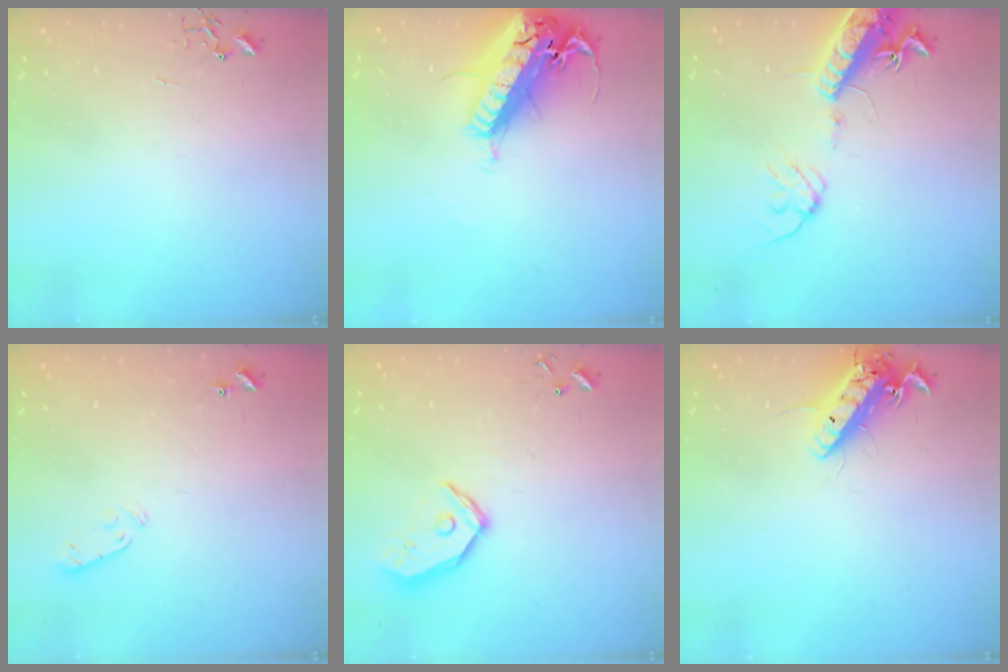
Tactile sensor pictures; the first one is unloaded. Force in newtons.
{"total": 26.2, "press": 25.6, "slide": 5.5}
{"total": 16.1, "press": 15.7, "slide": 3.6}
{"total": 3.8, "press": 3.7, "slide": 0.7}
{"total": 12.3, "press": 12.1, "slide": 1.9}
{"total": 14.8, "press": 14.5, "slide": 2.8}